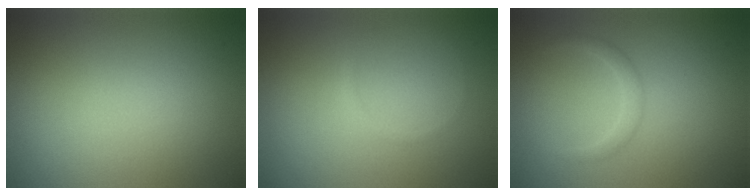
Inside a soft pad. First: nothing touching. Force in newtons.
{"total": 0.5, "press": 0.5, "slide": 0.1}
{"total": 1.2, "press": 1.2, "slide": 0.0}